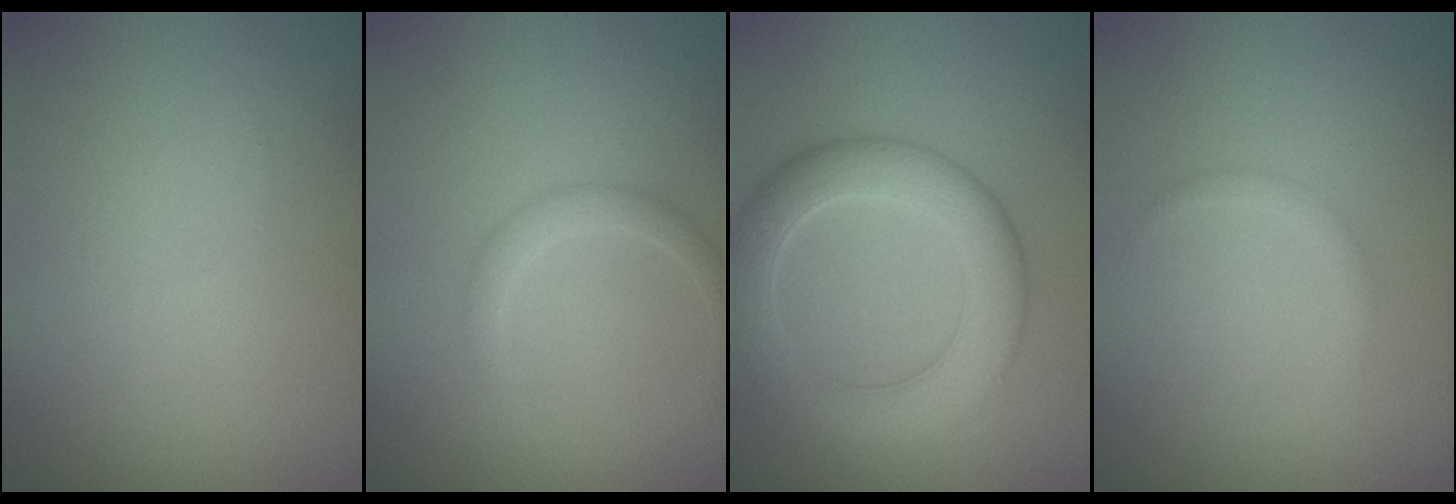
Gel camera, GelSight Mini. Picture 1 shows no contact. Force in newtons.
{"total": 1.6, "press": 1.6, "slide": 0.1}
{"total": 5.9, "press": 5.9, "slide": 0.2}
{"total": 0.9, "press": 0.9, "slide": 0.1}